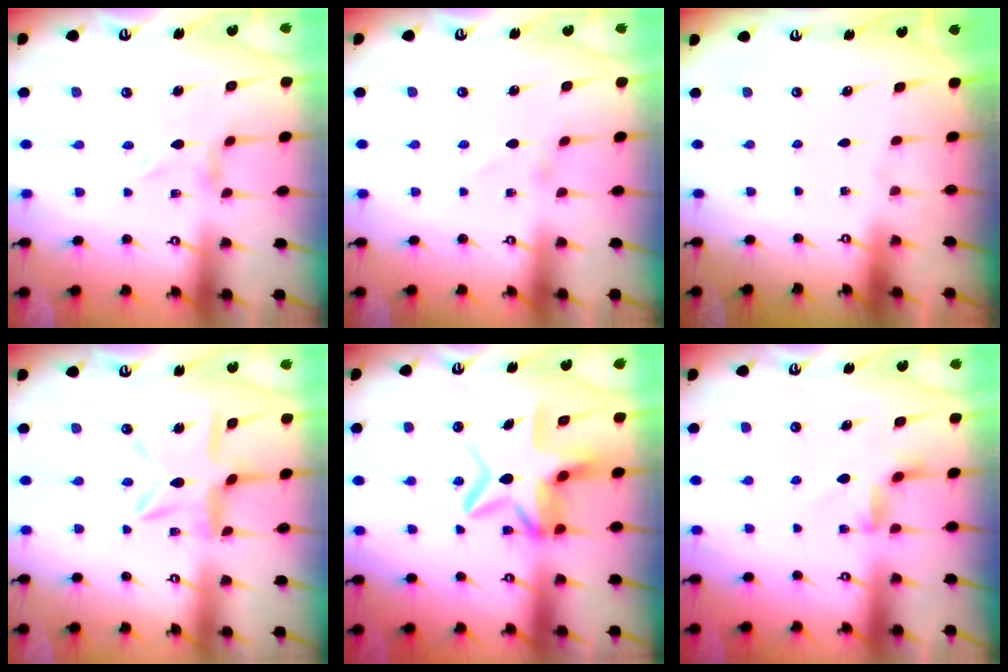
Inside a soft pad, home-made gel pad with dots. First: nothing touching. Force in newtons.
{"total": 0.0}
{"total": 0.0}
{"total": 9.9, "press": 9.9, "slide": 0.9}
{"total": 11.5, "press": 11.4, "slide": 1.8}
{"total": 2.9, "press": 2.8, "slide": 0.5}